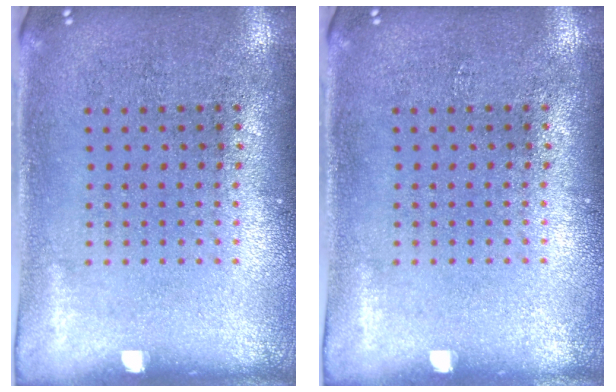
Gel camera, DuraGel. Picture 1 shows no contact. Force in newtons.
{"total": 0.0}